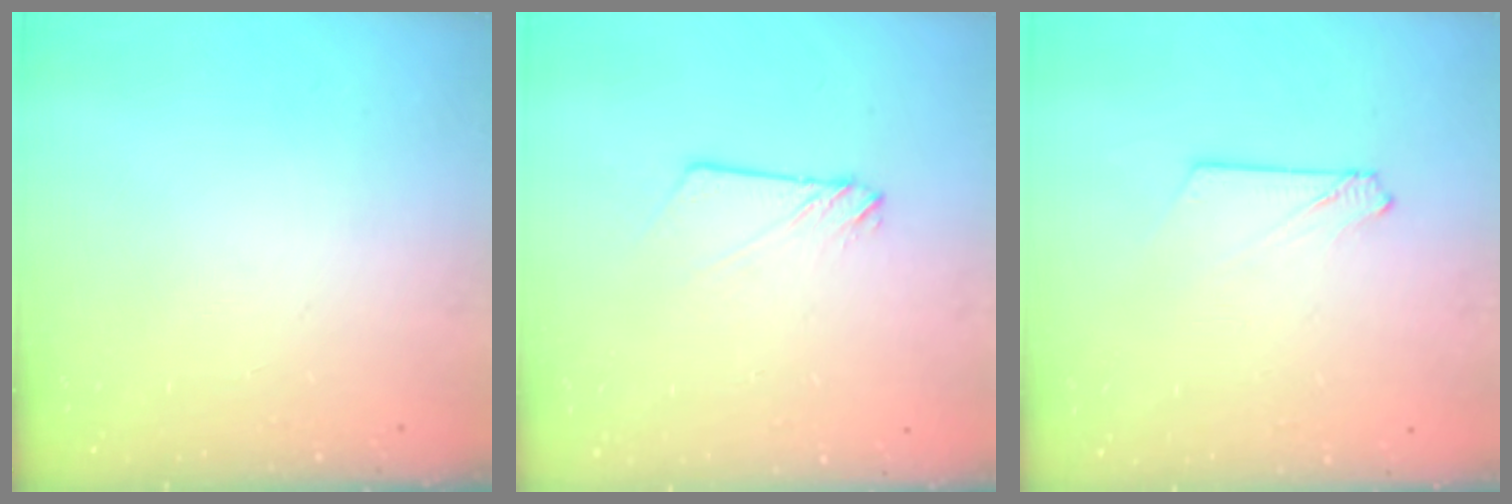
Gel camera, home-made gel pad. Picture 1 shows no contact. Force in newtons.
{"total": 2.9, "press": 2.9, "slide": 0.4}
{"total": 3.0, "press": 3.0, "slide": 0.4}